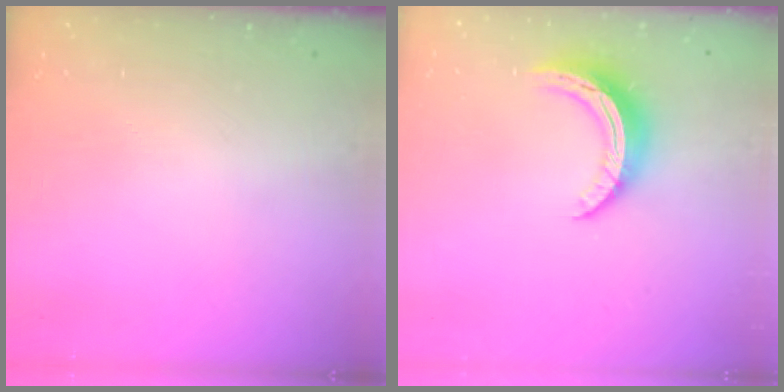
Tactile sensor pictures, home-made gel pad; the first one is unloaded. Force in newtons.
{"total": 10.4, "press": 10.3, "slide": 0.5}